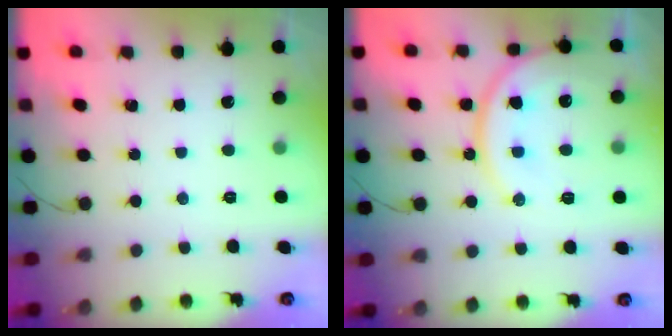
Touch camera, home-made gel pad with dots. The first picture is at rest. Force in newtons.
{"total": 14.7, "press": 14.6, "slide": 1.9}